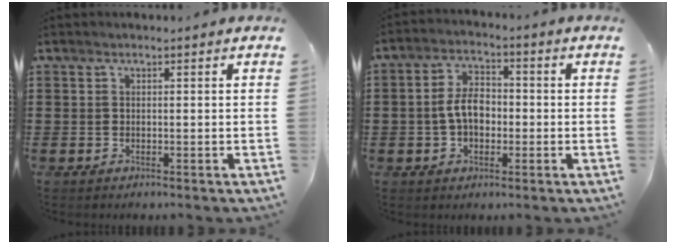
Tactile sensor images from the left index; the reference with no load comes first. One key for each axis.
{"total": 6.0, "fx": -0.6, "fy": 3.7, "fz": 4.8, "tx": -0.102, "ty": 0.007, "tz": -0.016}